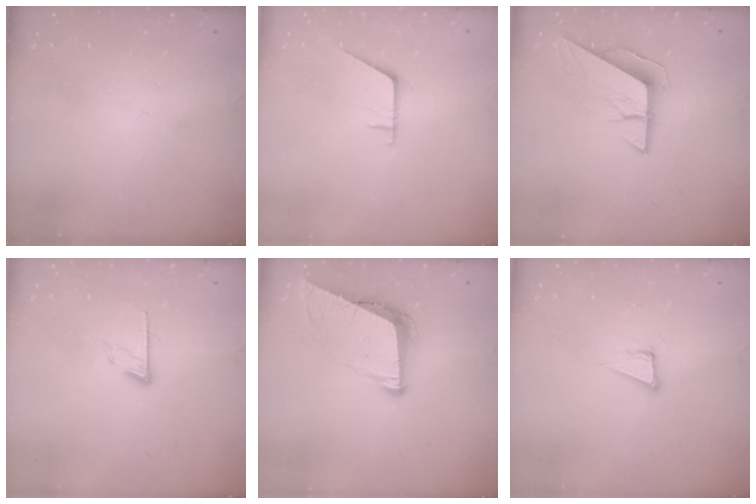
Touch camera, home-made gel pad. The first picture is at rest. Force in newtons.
{"total": 4.4, "press": 4.4, "slide": 0.5}
{"total": 8.0, "press": 8.0, "slide": 0.5}
{"total": 7.4, "press": 7.4, "slide": 0.6}
{"total": 9.3, "press": 9.0, "slide": 2.3}
{"total": 4.3, "press": 3.1, "slide": 3.0}